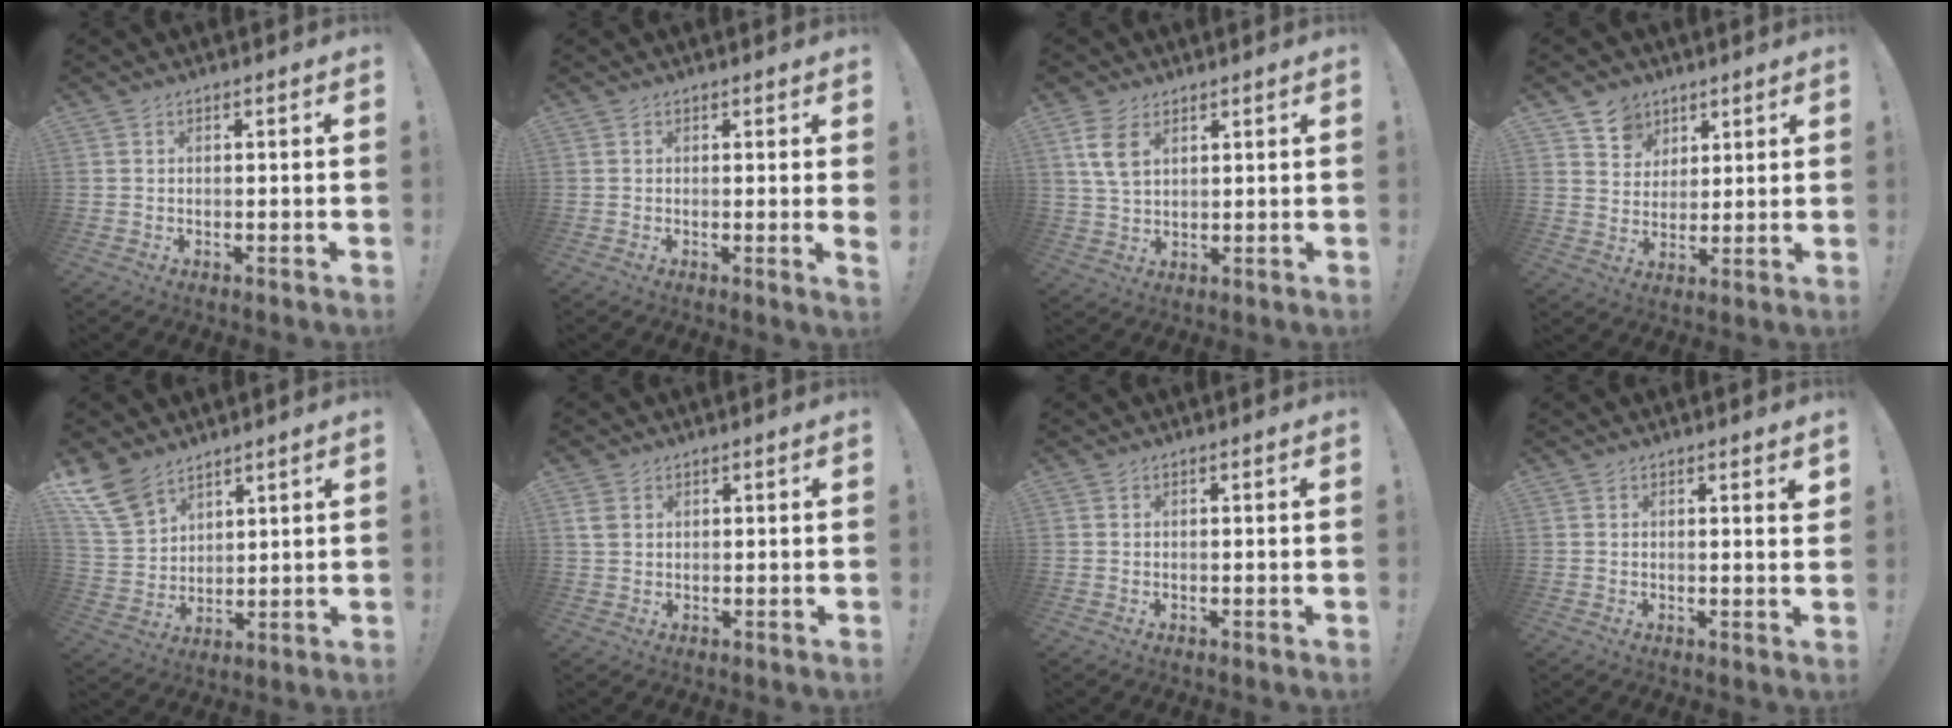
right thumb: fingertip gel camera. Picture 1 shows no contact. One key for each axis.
{"total": 1.3, "fx": 0.7, "fy": -0.3, "fz": 1.0, "tx": -0.010, "ty": -0.006, "tz": 0.009}
{"total": 8.5, "fx": 3.9, "fy": 5.3, "fz": 5.4, "tx": -0.103, "ty": -0.005, "tz": 0.077}
{"total": 7.5, "fx": 4.5, "fy": 5.9, "fz": 0.5, "tx": -0.013, "ty": -0.037, "tz": 0.089}
{"total": 12.3, "fx": 9.1, "fy": 6.8, "fz": 4.8, "tx": -0.103, "ty": -0.048, "tz": 0.181}
{"total": 3.1, "fx": 1.3, "fy": 2.2, "fz": 1.8, "tx": -0.034, "ty": 0.003, "tz": 0.027}
{"total": 0.0}
{"total": 1.5, "fx": 1.1, "fy": -0.2, "fz": 1.0, "tx": -0.003, "ty": -0.009, "tz": 0.015}